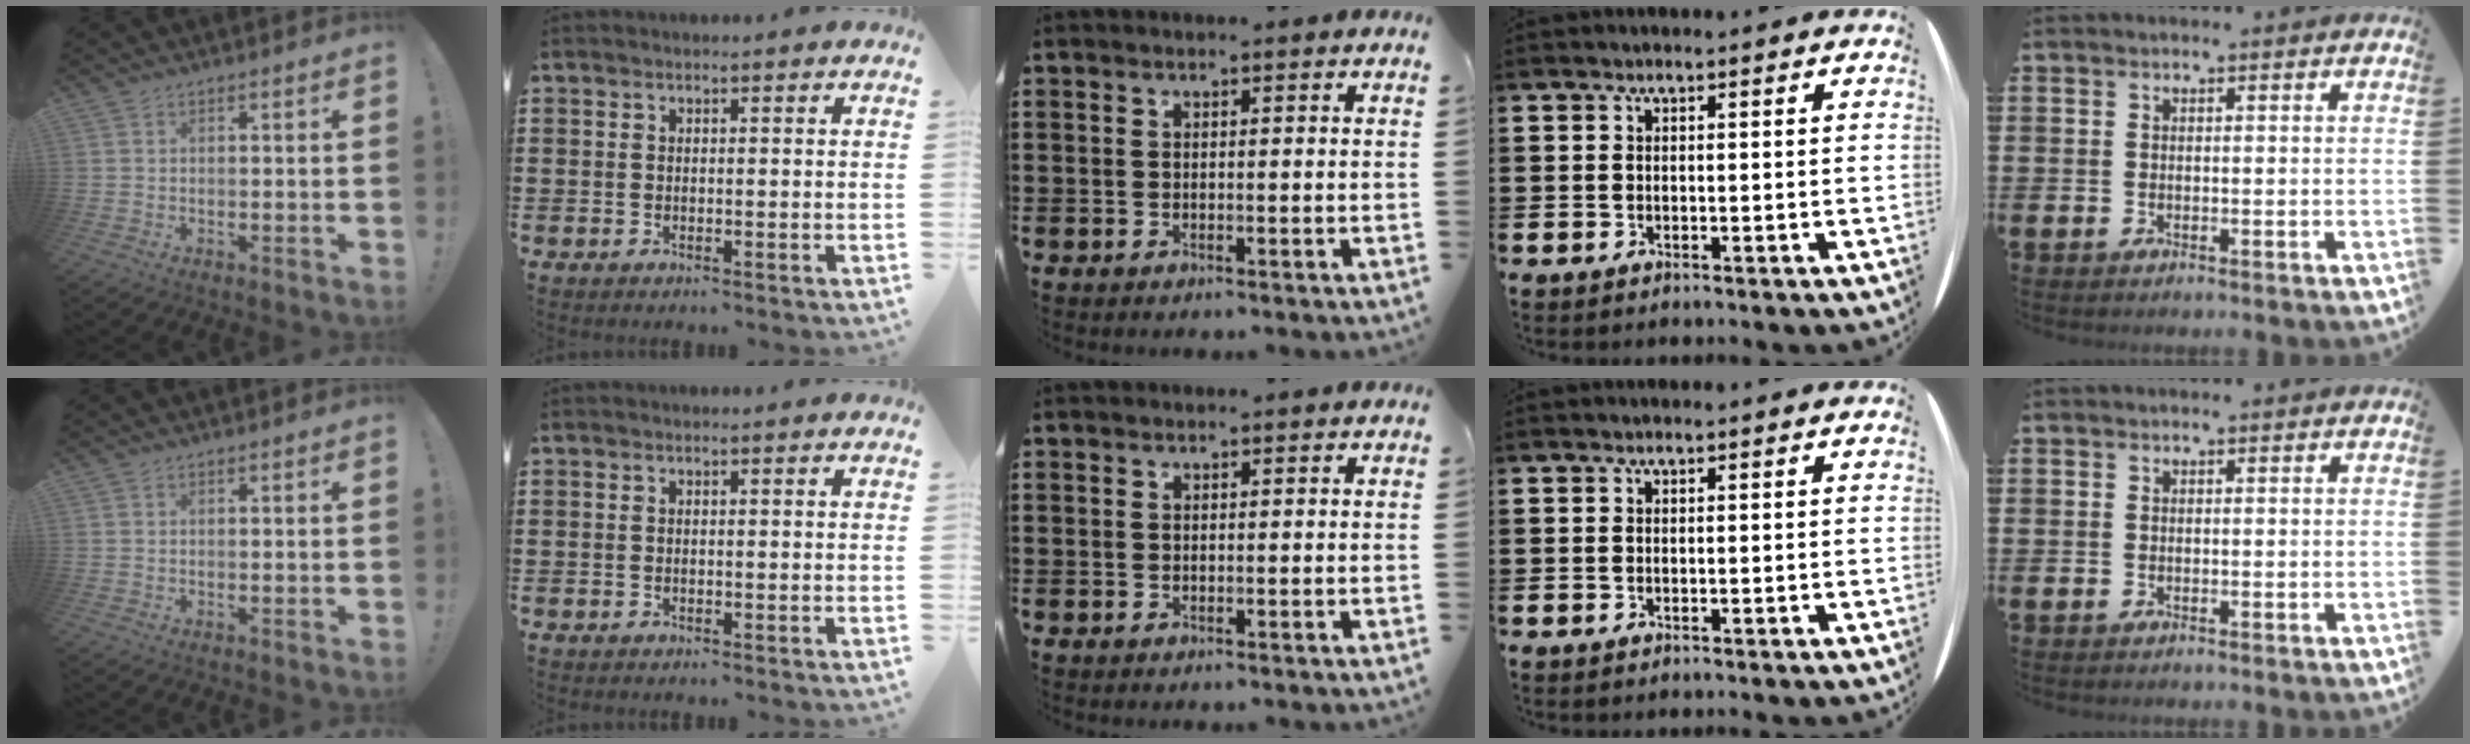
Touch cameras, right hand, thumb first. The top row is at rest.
{}